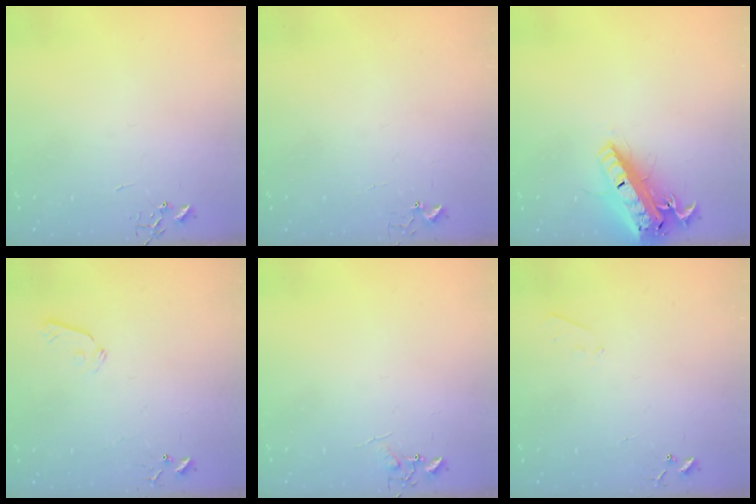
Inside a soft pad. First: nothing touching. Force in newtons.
{"total": 2.7, "press": 2.7, "slide": 0.3}
{"total": 21.8, "press": 21.4, "slide": 4.2}
{"total": 5.9, "press": 5.8, "slide": 0.6}
{"total": 5.2, "press": 5.2, "slide": 0.6}
{"total": 4.2, "press": 4.2, "slide": 0.6}